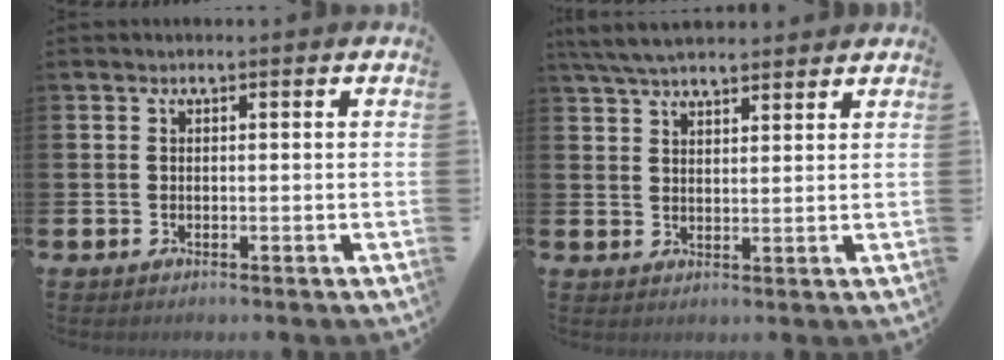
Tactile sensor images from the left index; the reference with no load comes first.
{"total": 5.3, "force": [5.0, 1.0, 1.5], "torque": [-0.048, -0.010, 0.094]}